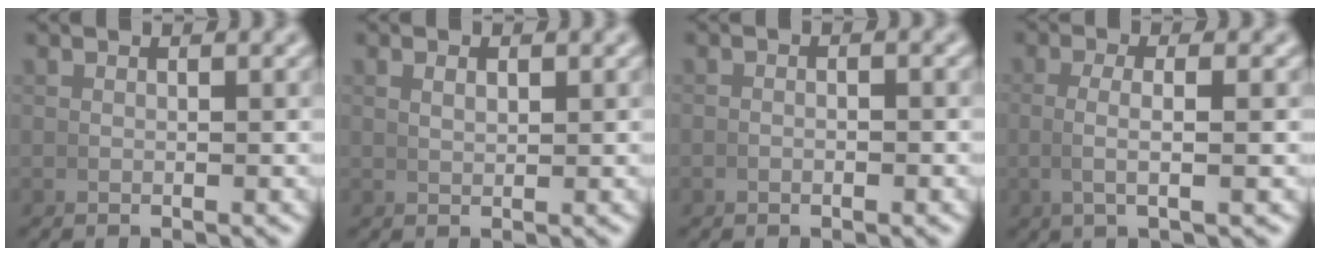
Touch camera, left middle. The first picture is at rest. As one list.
[{"total": 0.9, "force": [0.6, 0.1, 0.7], "torque": [-0.007, -0.001, 0.017]}, {"total": 0.8, "force": [-0.5, 0.3, 0.5], "torque": [-0.010, 0.003, -0.013]}, {"total": 3.1, "force": [0.2, 0.2, 3.1], "torque": [-0.061, -0.001, 0.007]}]